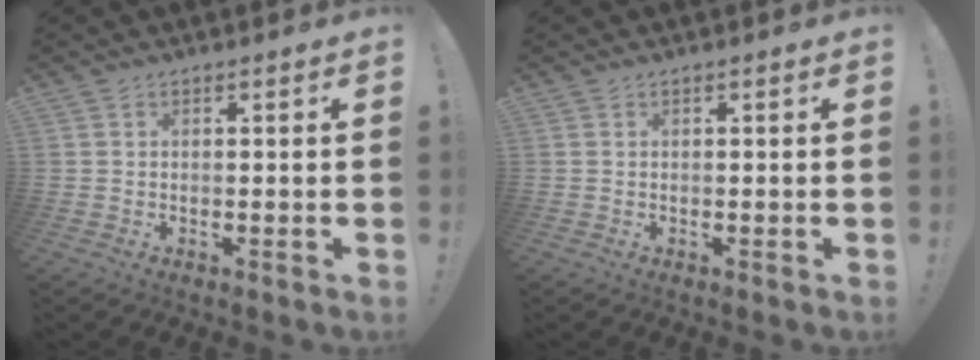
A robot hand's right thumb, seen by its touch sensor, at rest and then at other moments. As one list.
[{"total": 0.0}]